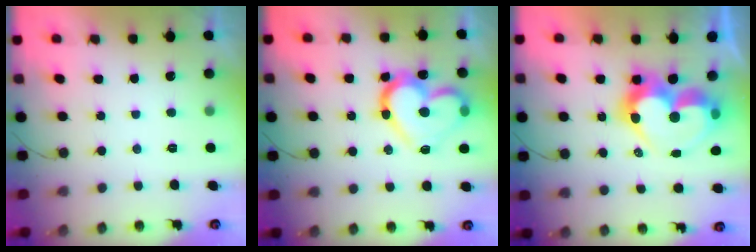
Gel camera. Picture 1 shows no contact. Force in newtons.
{"total": 18.3, "press": 18.3, "slide": 1.3}
{"total": 16.2, "press": 16.2, "slide": 1.3}